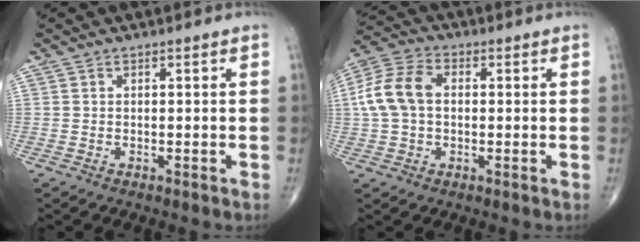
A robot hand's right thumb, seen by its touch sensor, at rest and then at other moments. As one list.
[{"total": 10.0, "force": [0.7, 6.9, 7.2], "torque": [-0.150, 0.028, 0.007]}]